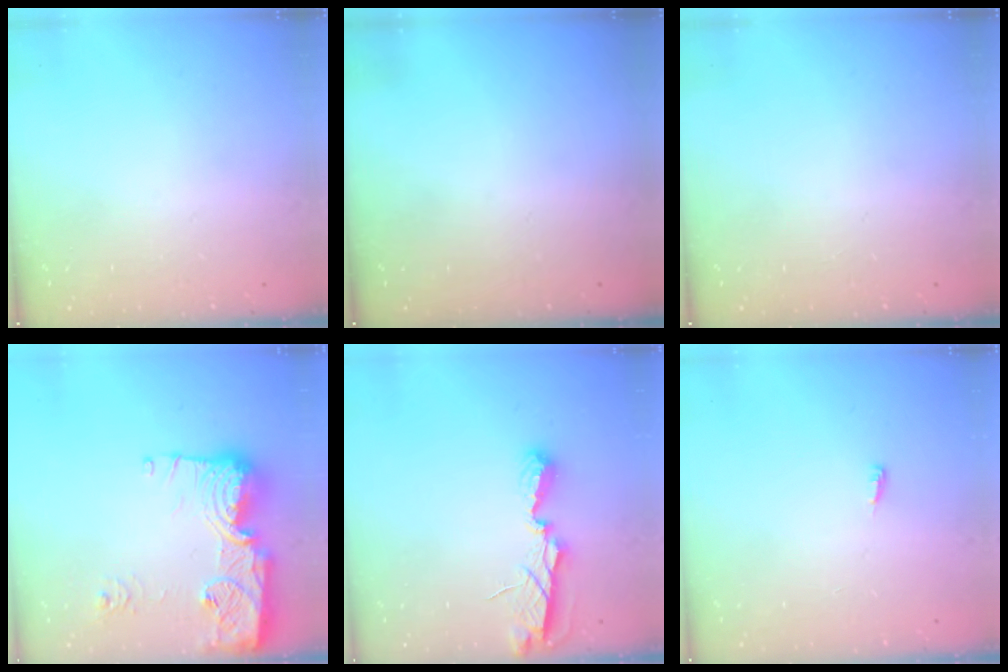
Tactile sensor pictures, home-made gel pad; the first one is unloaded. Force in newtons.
{"total": 0.0}
{"total": 0.0}
{"total": 18.9, "press": 18.8, "slide": 1.7}
{"total": 6.6, "press": 6.6, "slide": 0.2}
{"total": 3.4, "press": 3.3, "slide": 0.7}